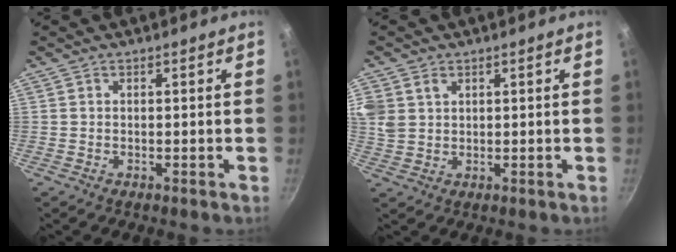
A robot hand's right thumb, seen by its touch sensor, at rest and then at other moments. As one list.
[{"total": 9.4, "force": [3.5, 7.2, 4.9], "torque": [-0.118, 0.018, 0.078]}]